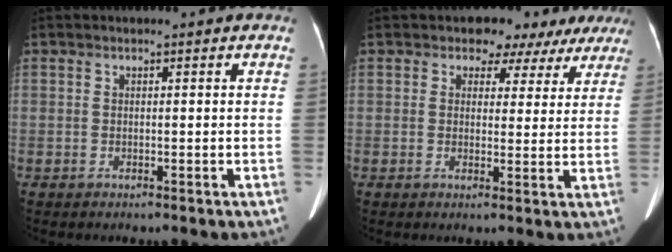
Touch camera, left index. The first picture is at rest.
{"total": 6.7, "force": [4.8, 4.5, 1.3], "torque": [0.003, 0.010, 0.042]}